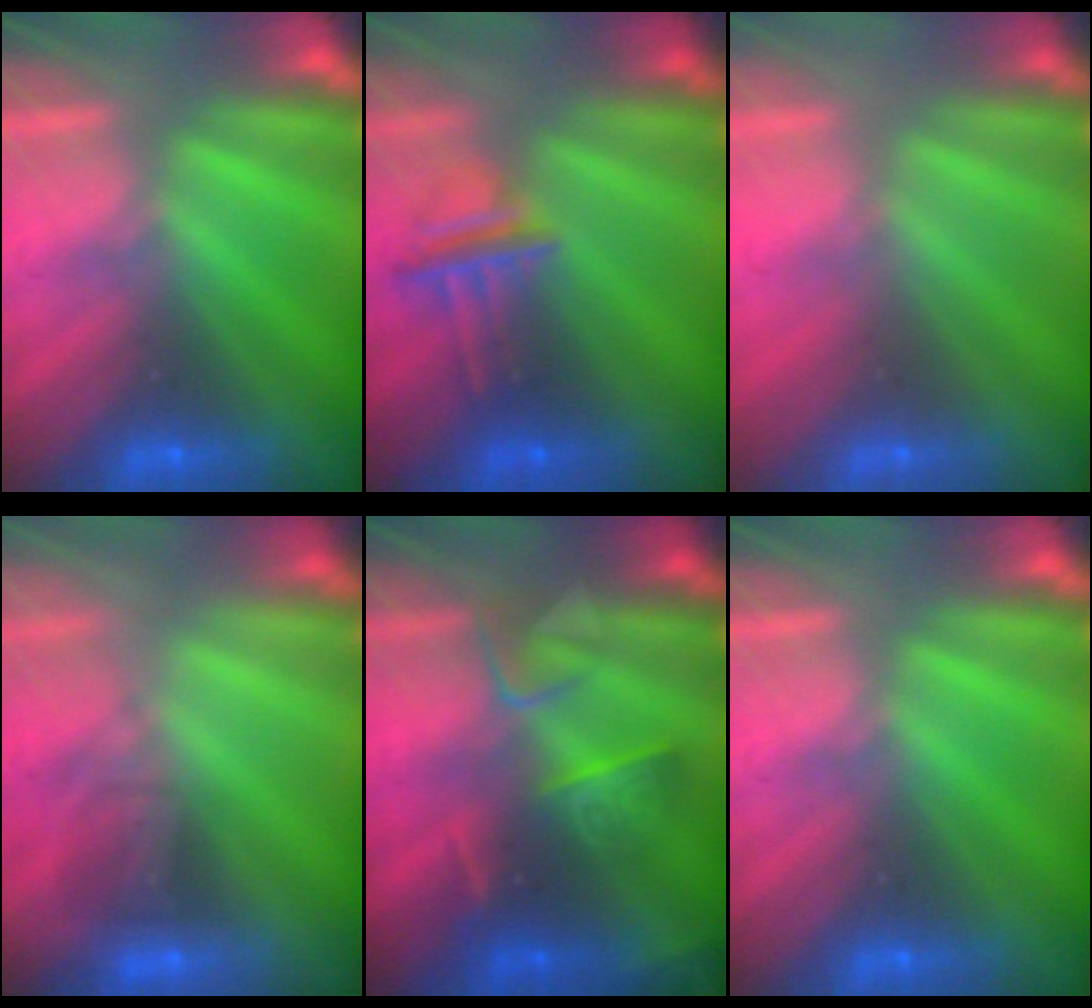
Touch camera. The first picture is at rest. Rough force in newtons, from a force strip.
{"total": 2.8}
{"total": 2.9}
{"total": 1.7}
{"total": 2.7}
{"total": 0.0}